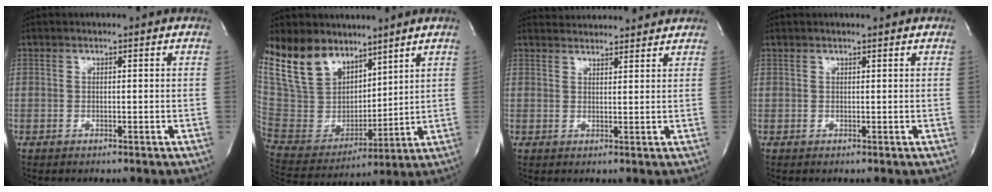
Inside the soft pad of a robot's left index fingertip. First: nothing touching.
{"total": 16.0, "force": [12.0, 8.8, 6.0], "torque": [-0.143, 0.020, 0.237]}
{"total": 7.9, "force": [7.8, 1.1, 1.0], "torque": [-0.016, 0.024, 0.098]}
{"total": 0.9, "force": [0.8, -0.1, 0.4], "torque": [-0.005, 0.000, 0.015]}